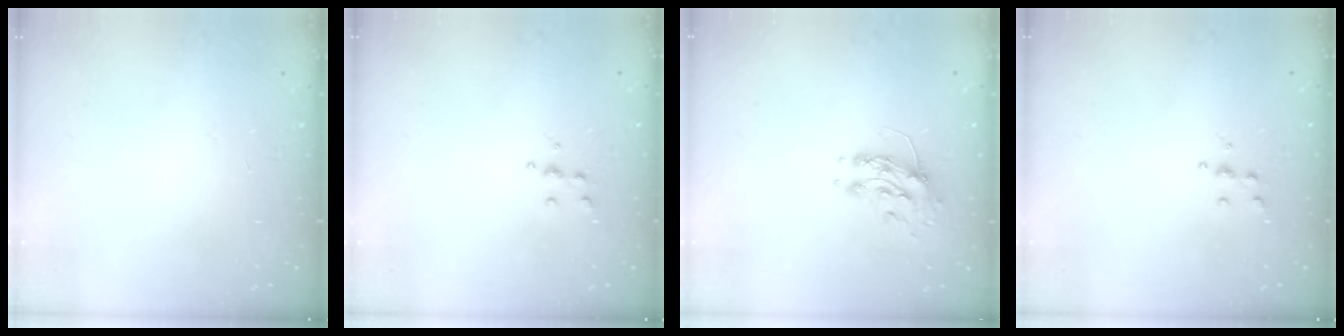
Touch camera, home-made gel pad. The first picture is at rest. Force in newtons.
{"total": 4.3, "press": 4.3, "slide": 0.5}
{"total": 7.9, "press": 7.9, "slide": 0.1}
{"total": 4.3, "press": 4.3, "slide": 0.5}